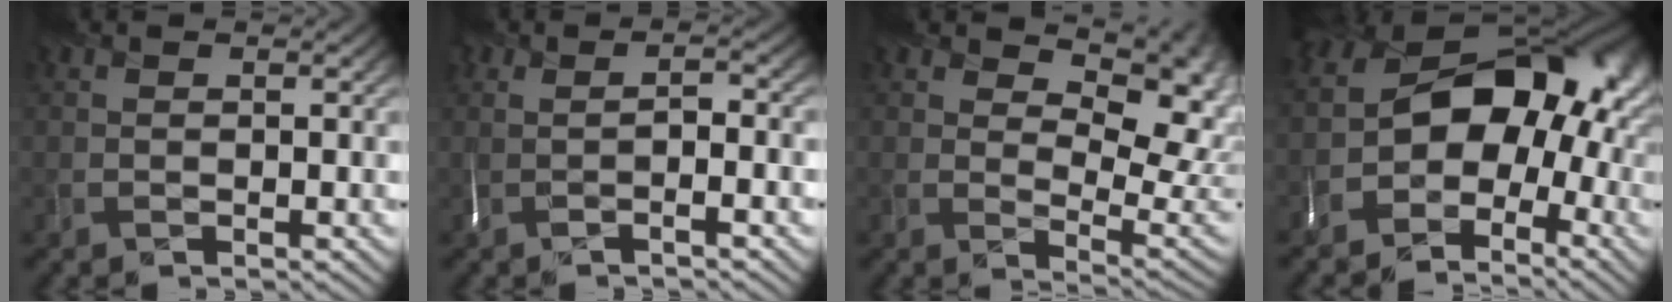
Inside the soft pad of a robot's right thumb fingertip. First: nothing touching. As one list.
[{"total": 2.0, "force": [-1.2, 0.4, 1.5], "torque": [-0.032, -0.004, -0.029]}, {"total": 12.7, "force": [4.6, 7.5, 9.2], "torque": [-0.117, -0.004, 0.081]}, {"total": 14.3, "force": [-2.2, 10.3, 9.6], "torque": [-0.134, -0.014, -0.033]}]